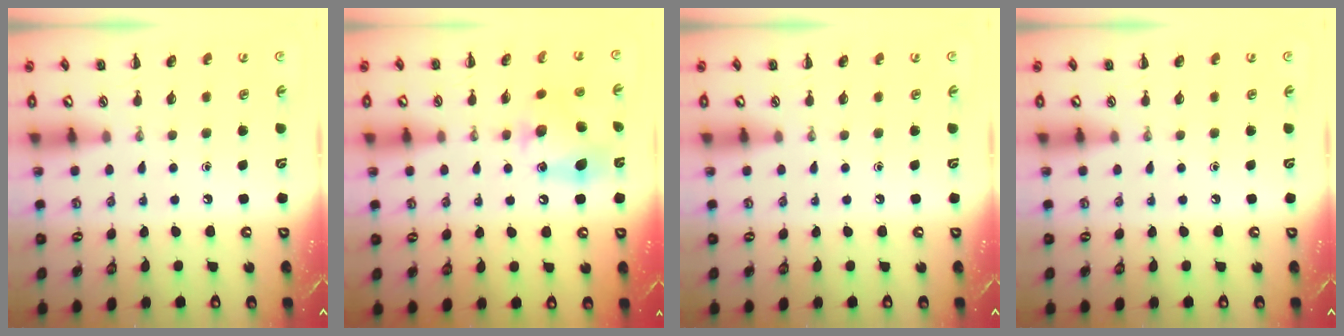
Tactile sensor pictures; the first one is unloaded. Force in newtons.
{"total": 11.7, "press": 11.6, "slide": 1.6}
{"total": 0.0}
{"total": 0.0}